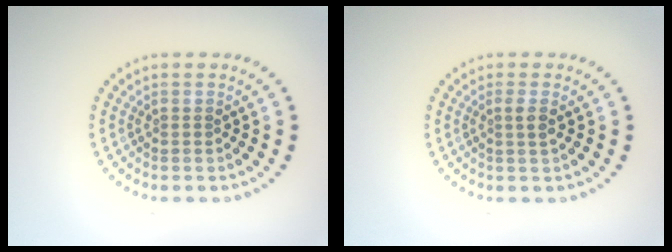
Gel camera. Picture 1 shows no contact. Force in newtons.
{"total": 1.2, "press": 1.0, "slide": 0.8}